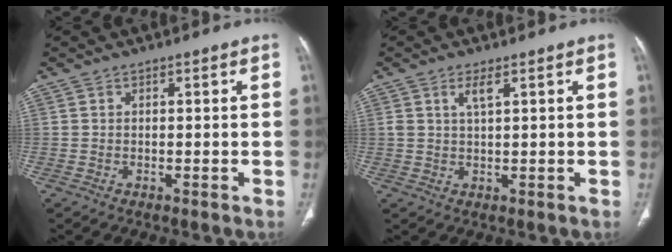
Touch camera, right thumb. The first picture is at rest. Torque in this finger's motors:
{"motor_torque": [0.04, -0.07, 0.26, 0.51, 0.11]}